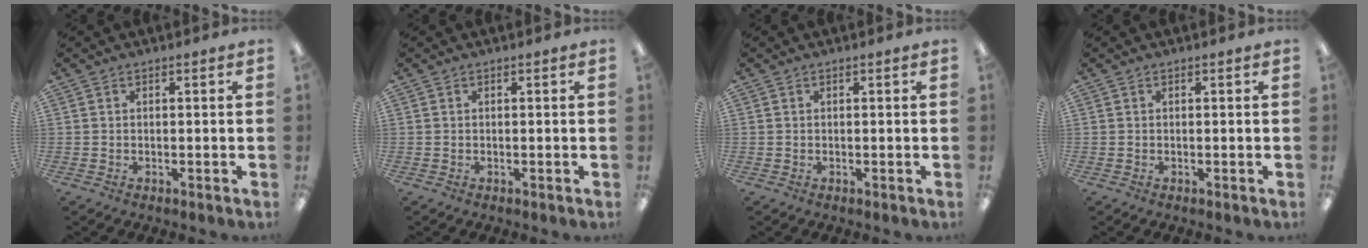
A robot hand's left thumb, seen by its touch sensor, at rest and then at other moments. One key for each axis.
{"total": 0.0}
{"total": 0.0}
{"total": 0.0}